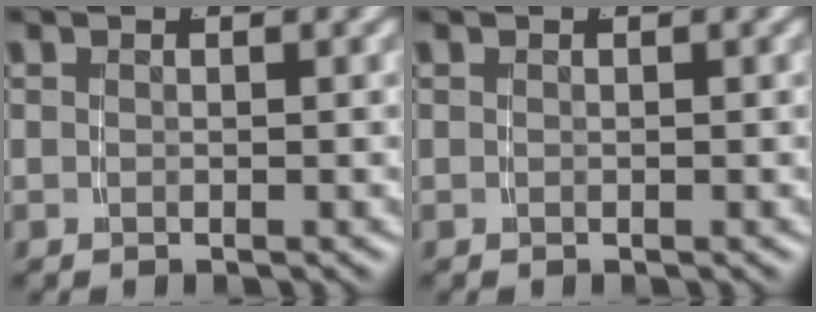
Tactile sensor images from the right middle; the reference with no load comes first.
{"total": 0.0}